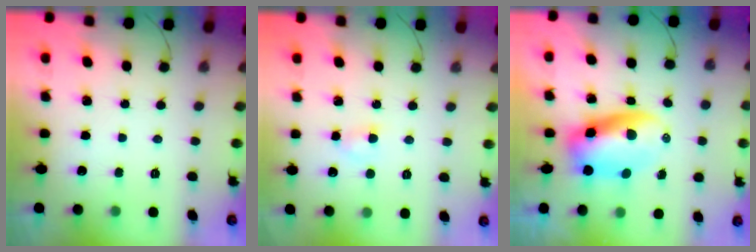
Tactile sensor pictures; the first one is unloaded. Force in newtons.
{"total": 2.6, "press": 2.4, "slide": 1.1}
{"total": 8.1, "press": 7.8, "slide": 1.9}